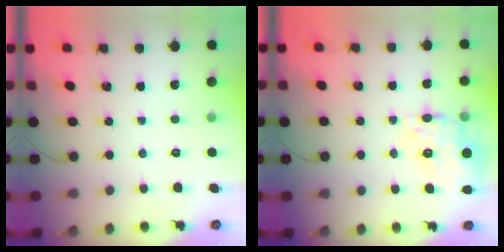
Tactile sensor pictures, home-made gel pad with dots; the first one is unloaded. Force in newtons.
{"total": 20.3, "press": 20.1, "slide": 2.7}